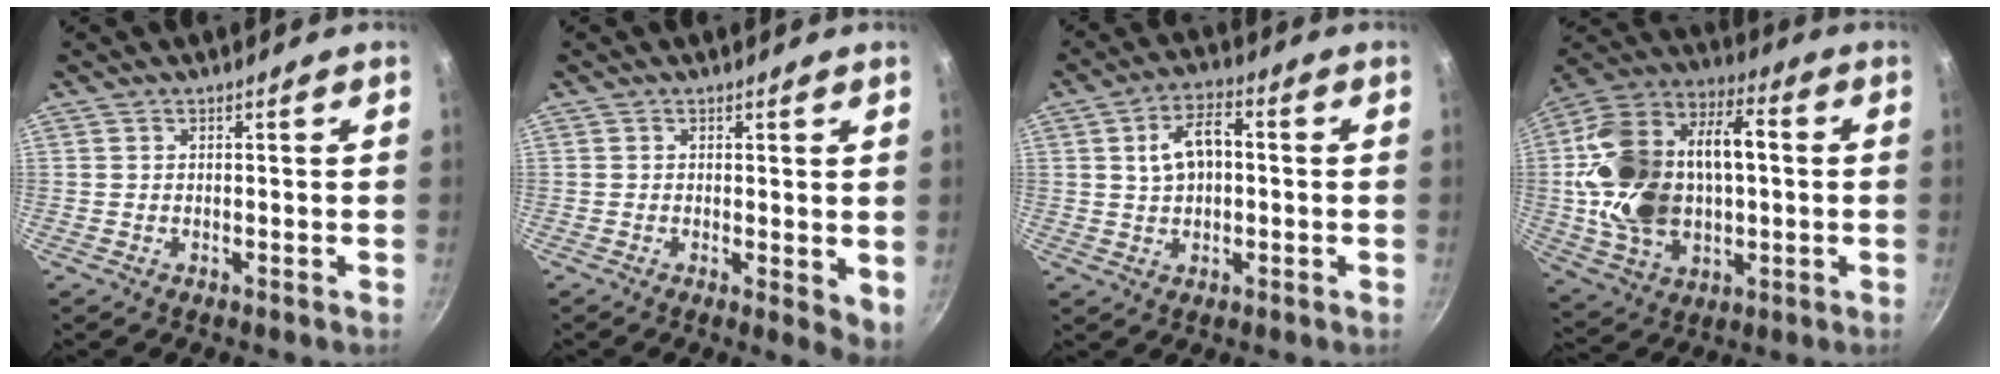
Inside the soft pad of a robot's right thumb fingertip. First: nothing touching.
{"total": 3.8, "force": [0.2, 1.3, 3.5], "torque": [-0.047, -0.012, 0.003]}
{"total": 7.4, "force": [0.9, 4.4, 5.9], "torque": [-0.098, 0.018, 0.012]}
{"total": 25.3, "force": [0.9, 15.3, 20.2], "torque": [-0.380, 0.019, 0.019]}